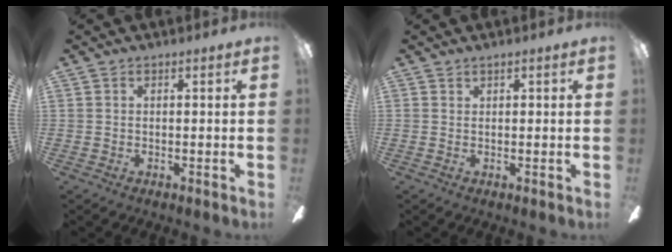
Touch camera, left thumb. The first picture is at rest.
{"total": 0.6, "force": [0.5, 0.0, 0.4], "torque": [-0.009, -0.001, 0.009]}